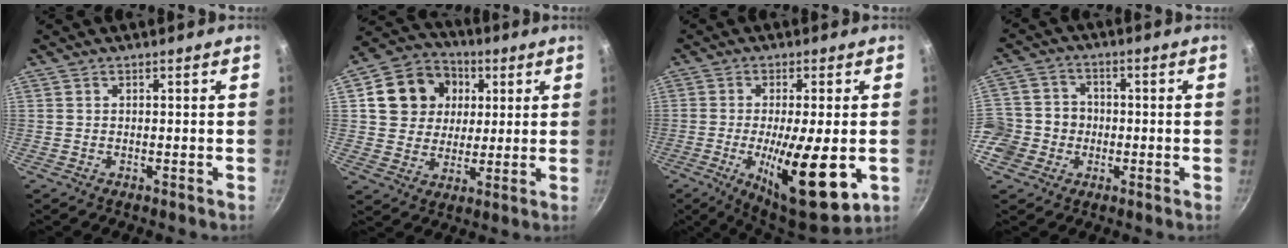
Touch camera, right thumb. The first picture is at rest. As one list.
[{"total": 14.0, "force": [3.6, 12.1, 6.1], "torque": [-0.086, 0.015, 0.056]}, {"total": 16.4, "force": [-3.6, 4.4, 15.4], "torque": [-0.237, -0.006, -0.053]}, {"total": 10.7, "force": [-2.5, 9.8, 3.7], "torque": [-0.052, 0.032, -0.058]}]